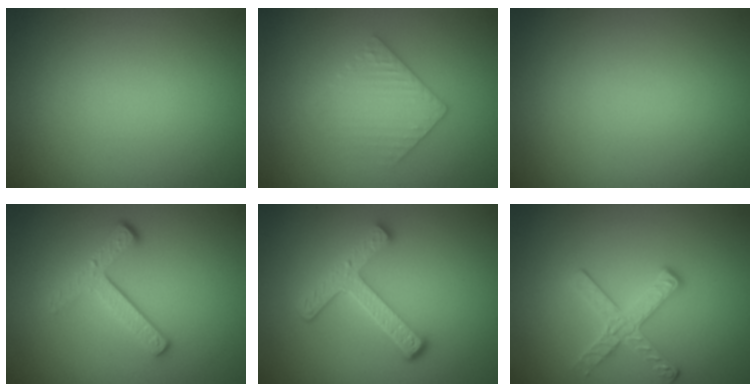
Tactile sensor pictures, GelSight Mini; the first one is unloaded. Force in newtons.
{"total": 3.0, "press": 2.9, "slide": 0.6}
{"total": 0.0}
{"total": 3.5, "press": 2.5, "slide": 2.4}
{"total": 4.7, "press": 3.4, "slide": 3.2}
{"total": 2.8, "press": 2.7, "slide": 0.5}